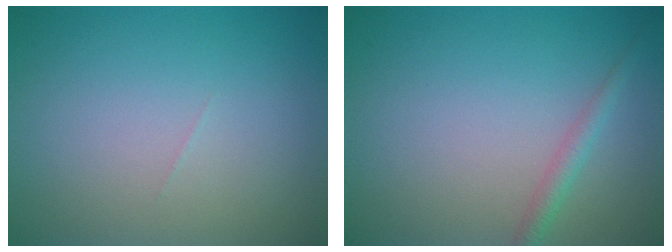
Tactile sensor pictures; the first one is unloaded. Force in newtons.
{"total": 1.5, "press": 1.5, "slide": 0.1}